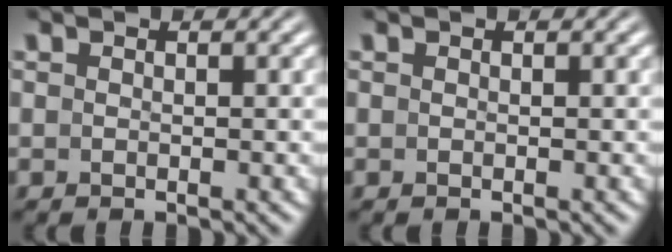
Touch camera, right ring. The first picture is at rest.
{"total": 0.0}